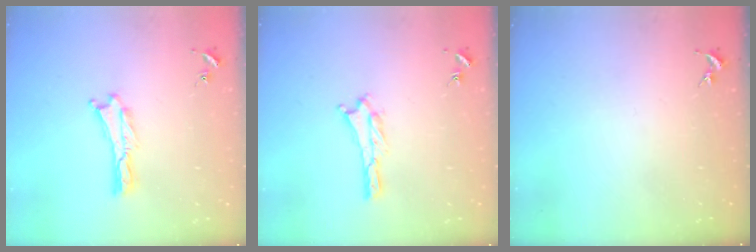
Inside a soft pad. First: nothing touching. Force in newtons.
{"total": 1.2, "press": 1.1, "slide": 0.2}
{"total": 0.0}